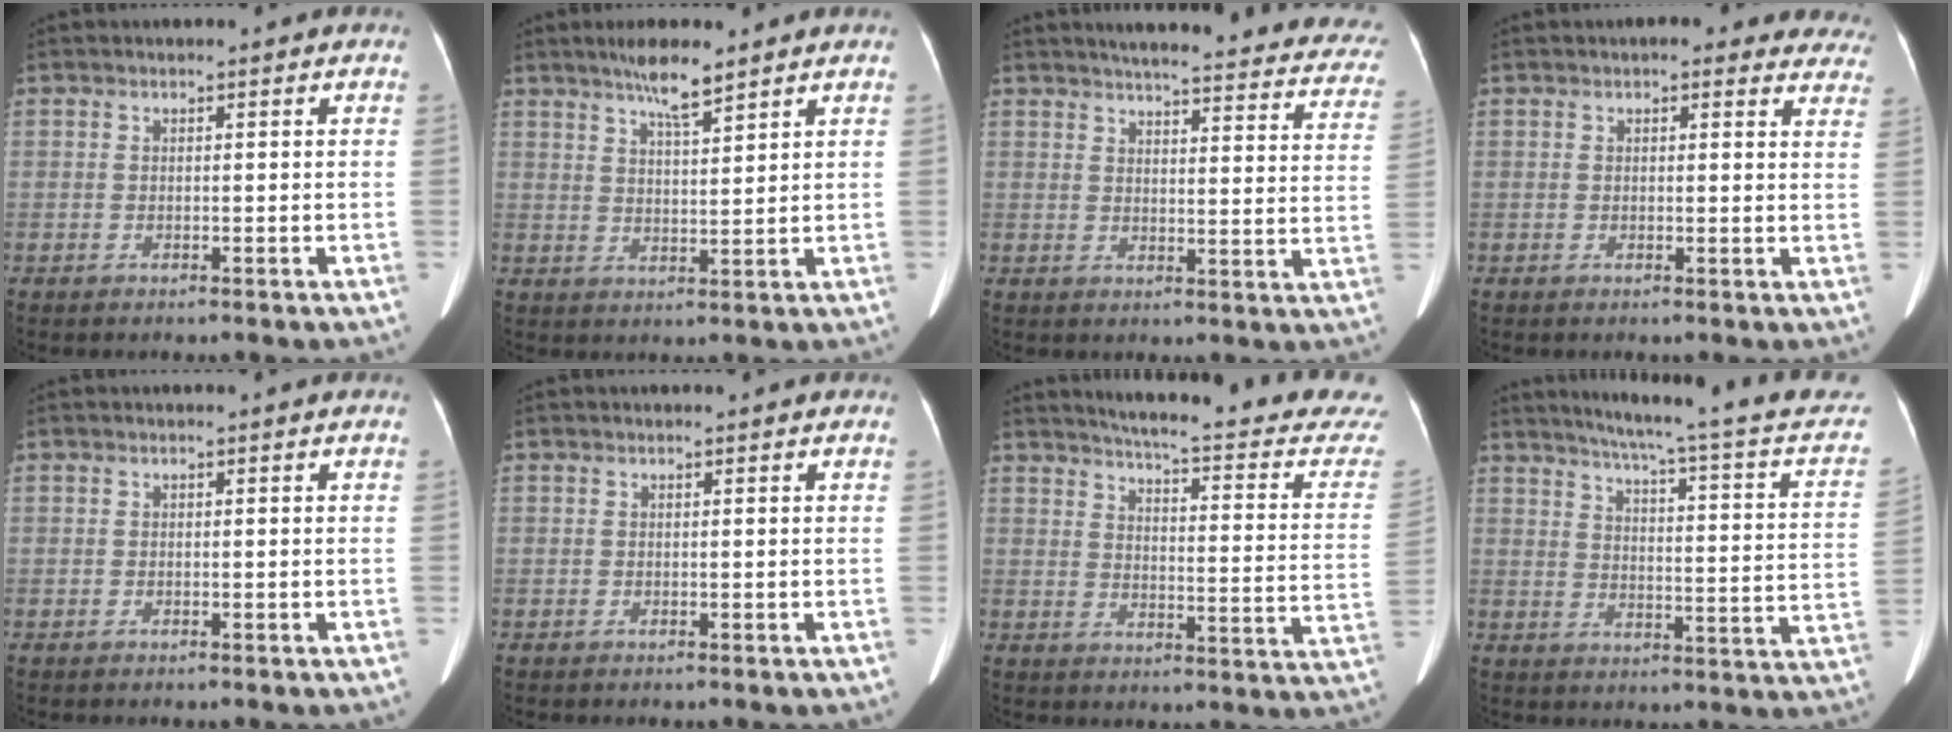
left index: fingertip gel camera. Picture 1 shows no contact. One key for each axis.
{"total": 5.5, "fx": 4.2, "fy": 0.4, "fz": 3.6, "tx": -0.067, "ty": 0.001, "tz": 0.073}
{"total": 27.2, "fx": 24.5, "fy": 4.2, "fz": 11.1, "tx": -0.136, "ty": -0.057, "tz": 0.266}
{"total": 11.6, "fx": 10.2, "fy": 3.5, "fz": 4.3, "tx": -0.008, "ty": -0.001, "tz": 0.090}
{"total": 0.0}
{"total": 0.0}
{"total": 22.4, "fx": 20.9, "fy": 0.7, "fz": 8.1, "tx": -0.112, "ty": -0.102, "tz": 0.236}
{"total": 21.6, "fx": 18.0, "fy": 0.4, "fz": 11.8, "tx": -0.164, "ty": -0.045, "tz": 0.207}